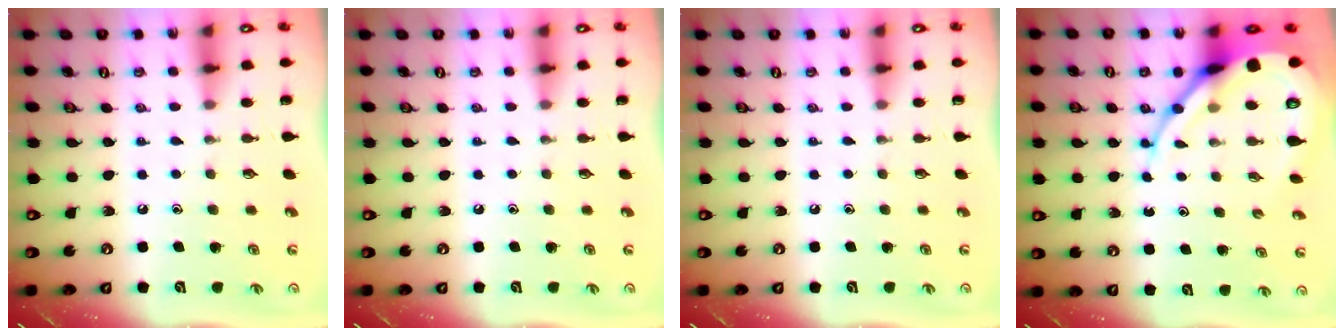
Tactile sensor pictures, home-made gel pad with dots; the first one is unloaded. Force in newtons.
{"total": 0.0}
{"total": 0.0}
{"total": 12.3, "press": 12.2, "slide": 1.4}